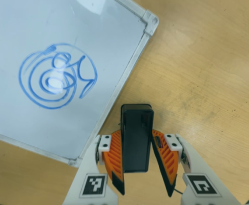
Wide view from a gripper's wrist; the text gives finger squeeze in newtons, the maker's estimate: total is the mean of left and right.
{"total": 0.0}